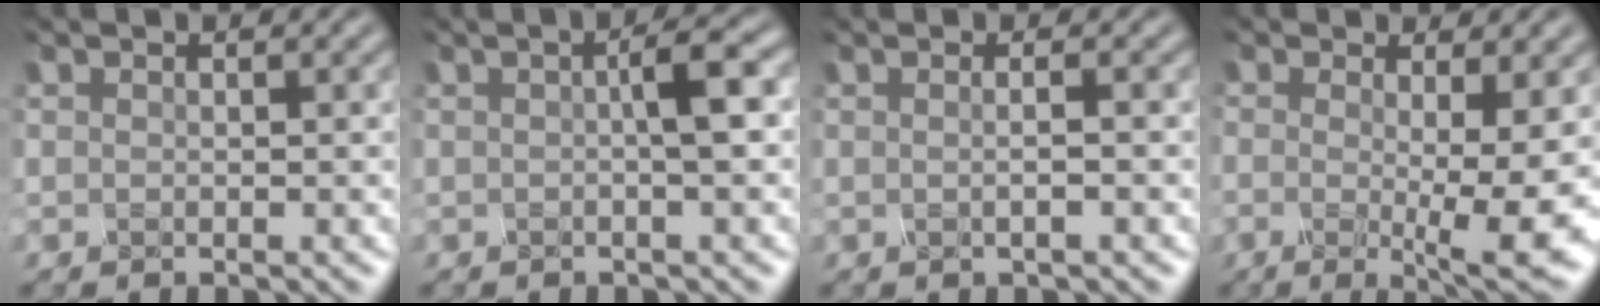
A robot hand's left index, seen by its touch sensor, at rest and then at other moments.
{"total": 3.3, "force": [0.1, 0.7, 3.2], "torque": [-0.053, 0.012, -0.004]}
{"total": 3.2, "force": [0.7, 1.6, 2.7], "torque": [-0.022, 0.025, -0.026]}
{"total": 7.6, "force": [-0.5, 1.4, 7.4], "torque": [-0.088, -0.017, -0.014]}